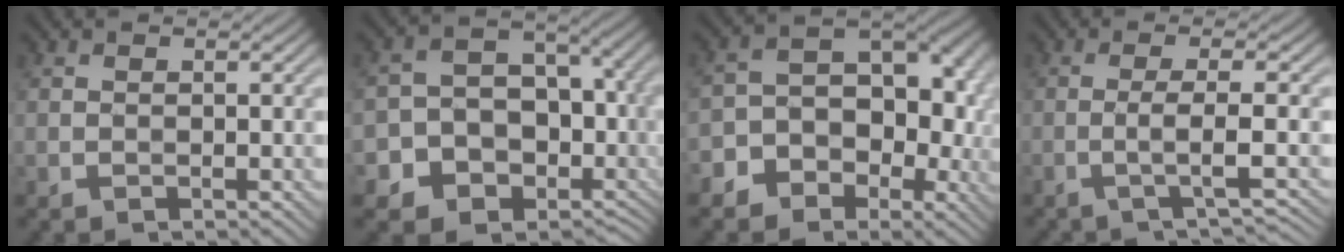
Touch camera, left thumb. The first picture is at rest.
{"total": 12.1, "force": [-3.4, 10.1, 5.7], "torque": [-0.099, -0.027, -0.071]}
{"total": 10.2, "force": [-3.5, 8.0, 5.2], "torque": [-0.058, -0.018, -0.063]}
{"total": 3.8, "force": [-1.2, 0.4, 3.6], "torque": [-0.051, 0.014, -0.043]}